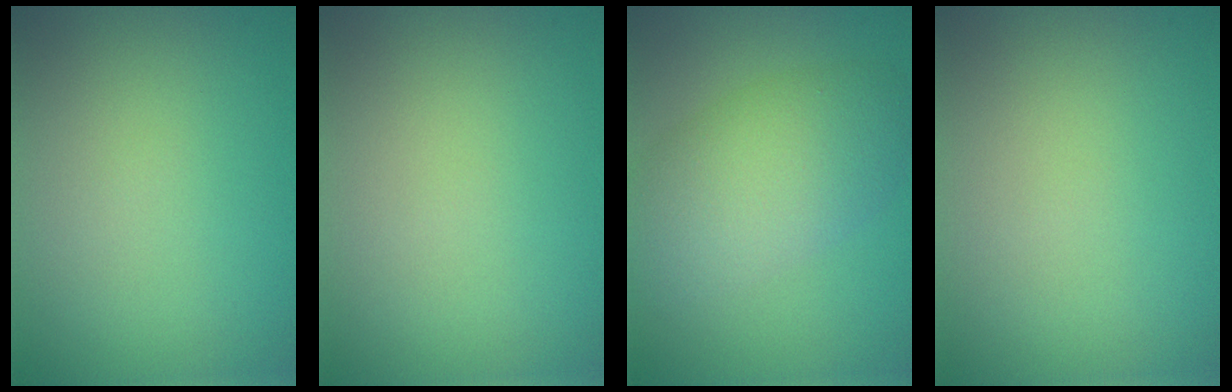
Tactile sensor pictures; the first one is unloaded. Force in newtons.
{"total": 0.0}
{"total": 6.5, "press": 6.5, "slide": 0.4}
{"total": 0.0}